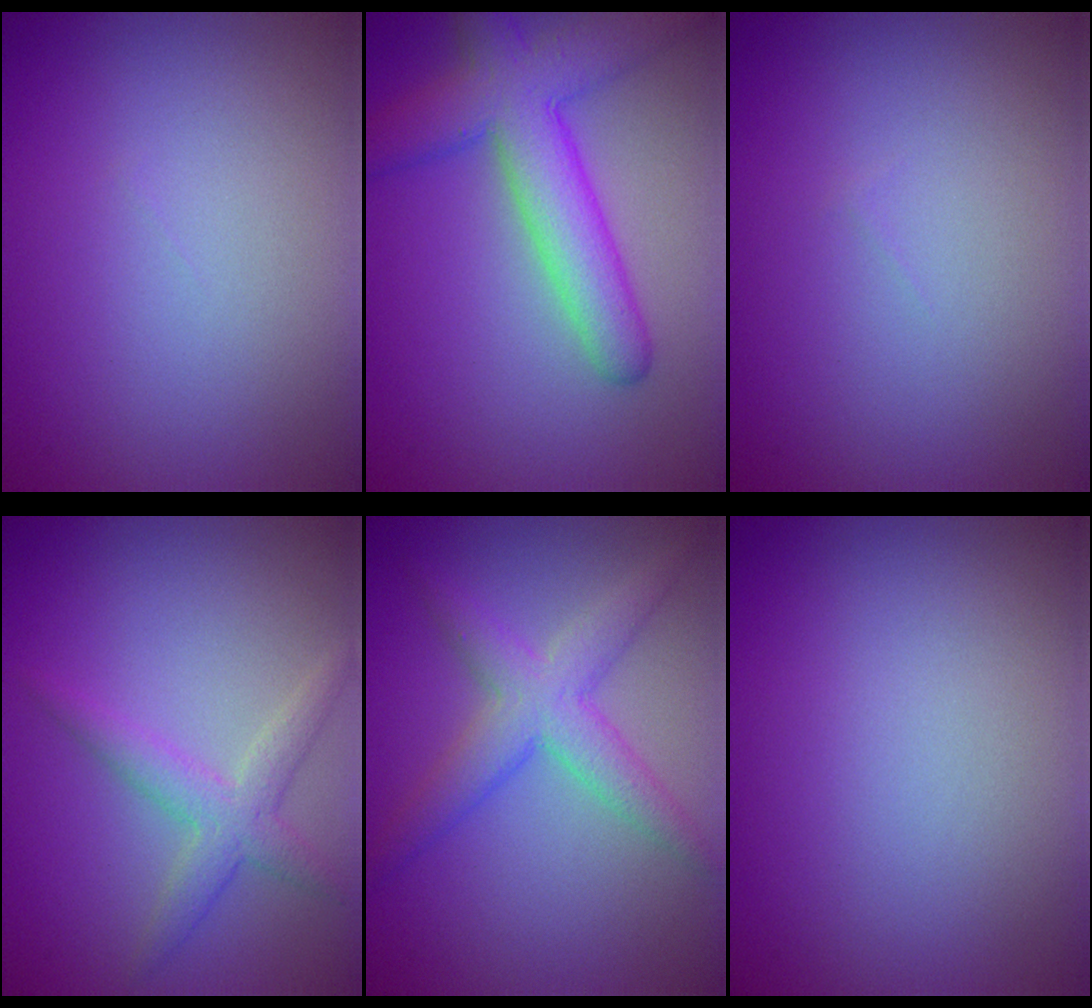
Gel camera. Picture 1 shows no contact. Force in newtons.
{"total": 6.9, "press": 6.9, "slide": 0.2}
{"total": 0.0}
{"total": 2.7, "press": 2.7, "slide": 0.0}
{"total": 3.0, "press": 3.0, "slide": 0.3}
{"total": 0.0}